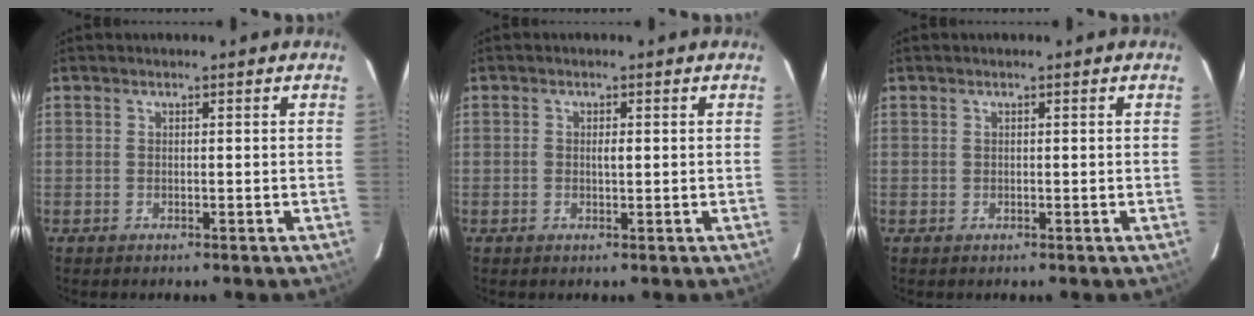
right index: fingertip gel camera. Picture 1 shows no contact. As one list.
[{"total": 1.4, "force": [0.1, 0.5, 1.3], "torque": [-0.026, 0.001, 0.001]}, {"total": 0.0}]